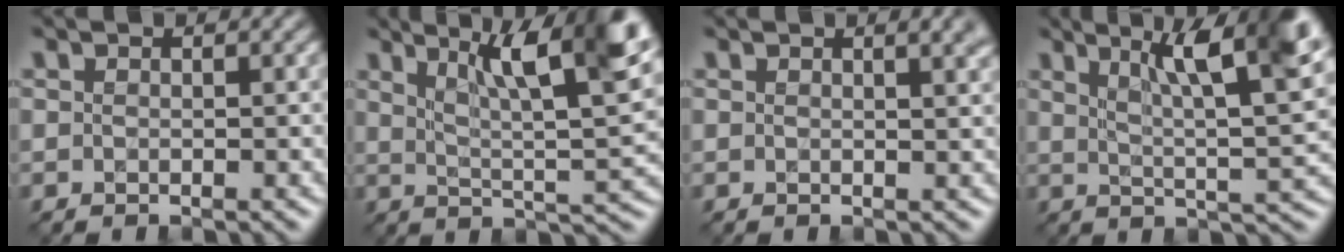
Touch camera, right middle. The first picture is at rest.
{"total": 10.6, "force": [5.0, 2.6, 9.0], "torque": [-0.130, 0.009, 0.081]}
{"total": 2.9, "force": [1.6, 1.1, 2.2], "torque": [-0.007, 0.008, 0.016]}
{"total": 9.7, "force": [4.3, 2.1, 8.4], "torque": [-0.118, 0.012, 0.070]}